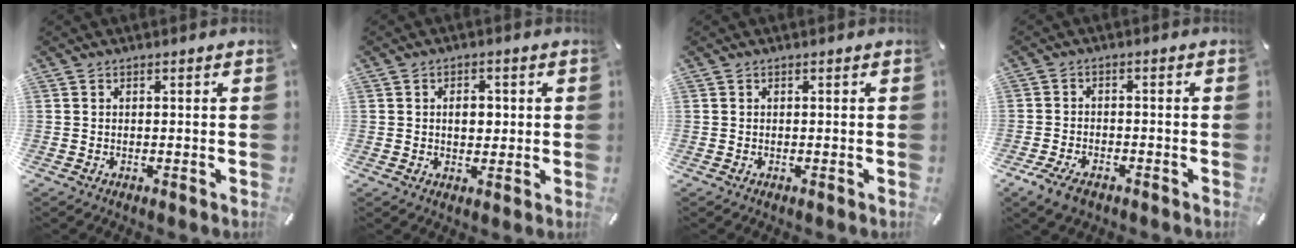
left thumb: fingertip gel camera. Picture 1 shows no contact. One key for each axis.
{"total": 4.5, "fx": 0.2, "fy": 3.3, "fz": 3.1, "tx": -0.032, "ty": -0.005, "tz": -0.006}
{"total": 0.0}
{"total": 4.9, "fx": -3.2, "fy": 2.6, "fz": 2.7, "tx": -0.068, "ty": 0.009, "tz": -0.062}